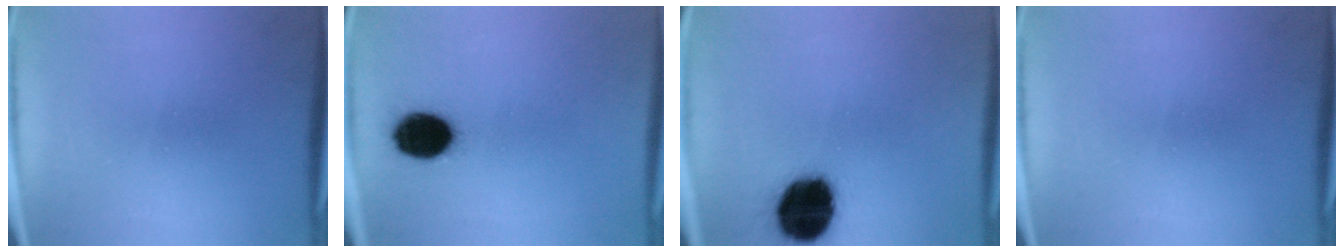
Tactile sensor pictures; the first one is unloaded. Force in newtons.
{"total": 10.7}
{"total": 19.5}
{"total": 0.0}